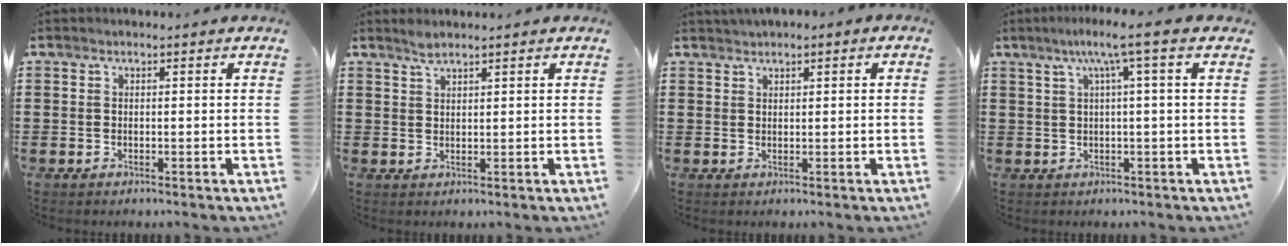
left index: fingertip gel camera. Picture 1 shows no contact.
{"total": 1.8, "force": [1.6, 0.3, 0.7], "torque": [-0.018, 0.000, 0.031]}
{"total": 1.3, "force": [1.1, 0.5, 0.3], "torque": [-0.009, 0.003, 0.022]}
{"total": 5.0, "force": [1.9, -0.6, 4.6], "torque": [-0.091, 0.001, 0.027]}